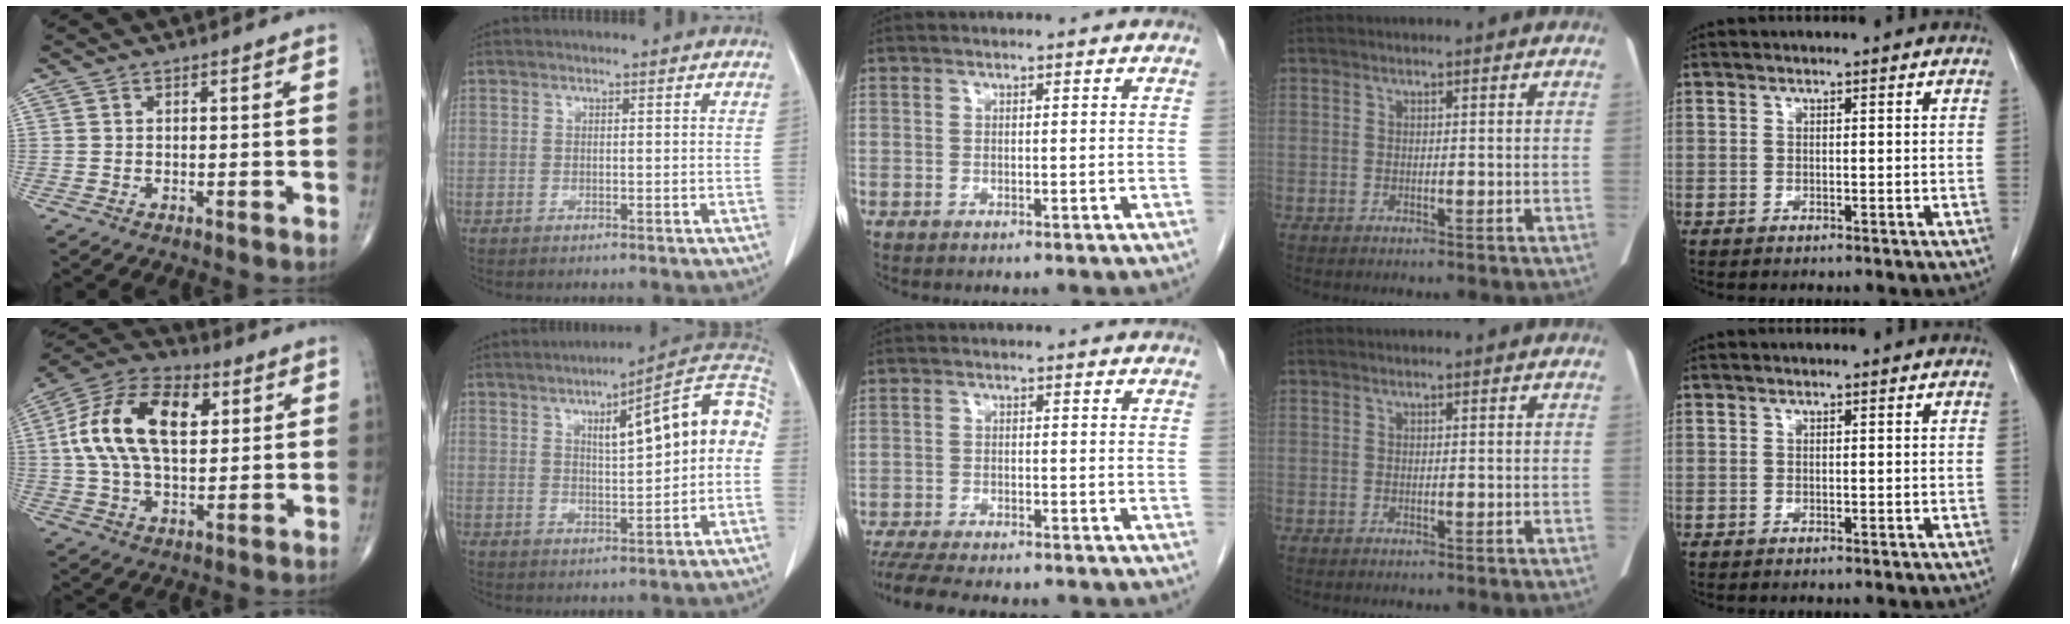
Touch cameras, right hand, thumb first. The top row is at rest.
{"thumb": {"total": 18.7, "force": [3.9, 10.6, 14.9], "torque": [-0.266, 0.014, 0.062]}, "index": {"total": 13.6, "force": [2.1, 2.7, 13.2], "torque": [-0.175, 0.038, 0.026]}, "middle": {"total": 11.9, "force": [-10.3, 2.3, 5.5], "torque": [-0.087, -0.012, -0.148]}}